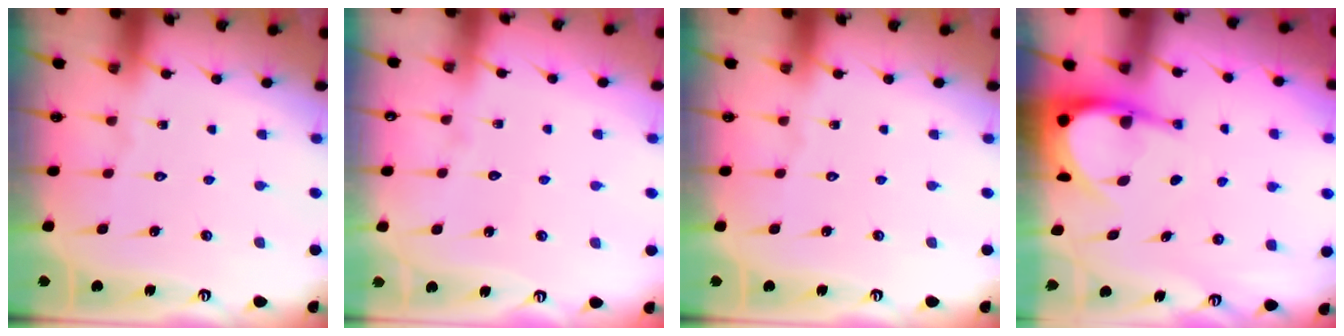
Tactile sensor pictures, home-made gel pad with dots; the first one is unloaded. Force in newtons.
{"total": 1.8, "press": 1.8, "slide": 0.1}
{"total": 0.0}
{"total": 6.4, "press": 6.4, "slide": 0.5}